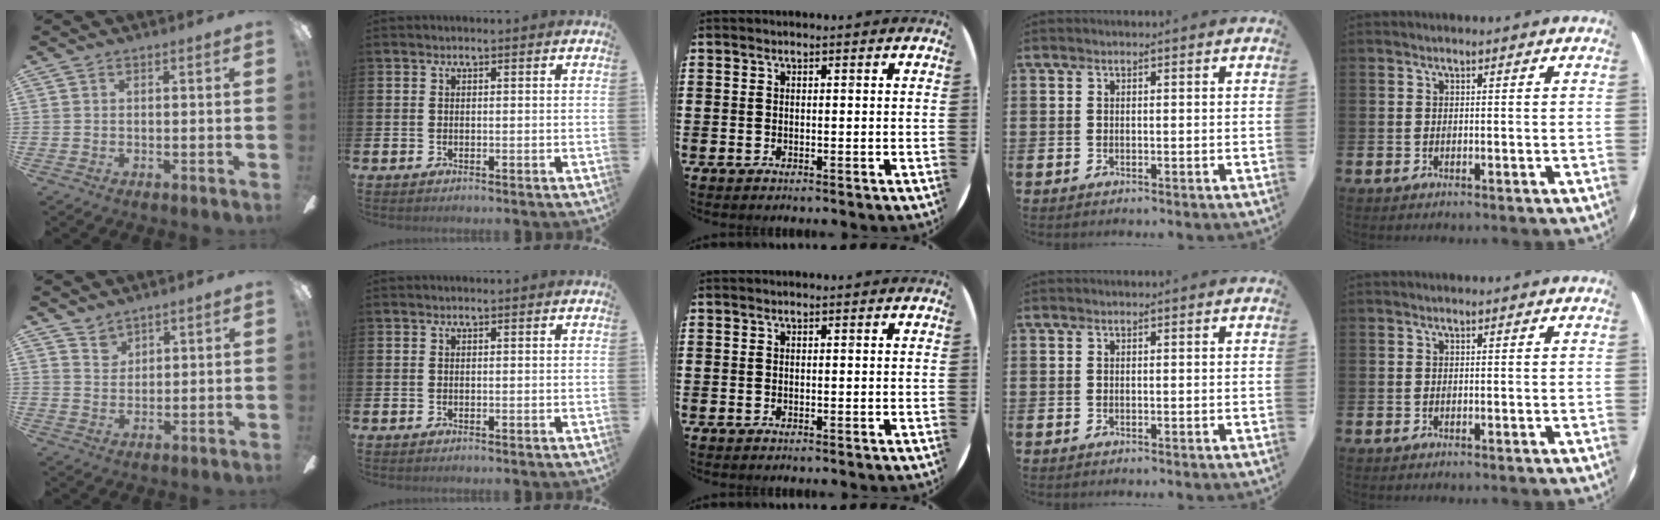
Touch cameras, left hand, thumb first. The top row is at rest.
{"thumb": {"total": 3.4, "force": [2.9, 1.7, 0.2], "torque": [-0.002, -0.015, 0.056]}}